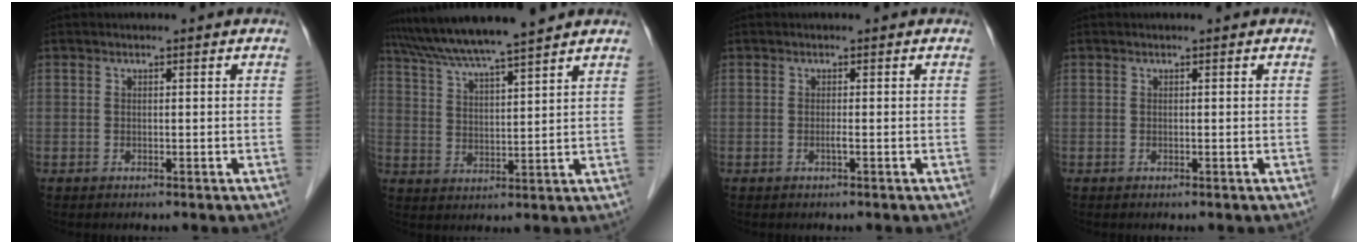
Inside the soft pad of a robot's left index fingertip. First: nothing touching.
{"total": 11.3, "force": [10.0, -0.8, 5.4], "torque": [-0.099, 0.017, 0.167]}
{"total": 0.6, "force": [-0.5, -0.2, 0.4], "torque": [-0.007, -0.005, -0.011]}
{"total": 0.0}